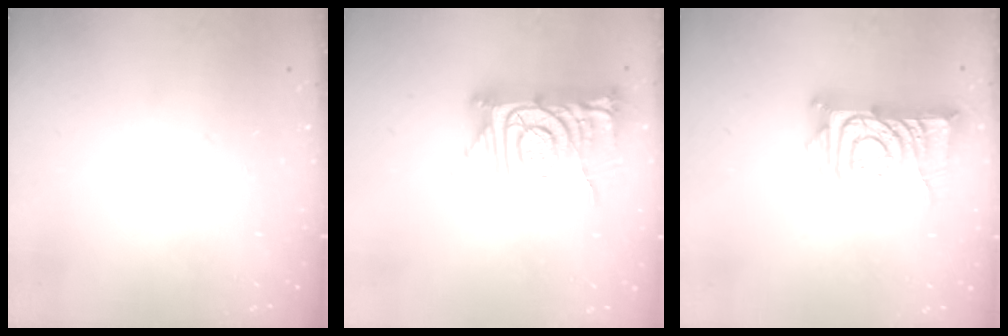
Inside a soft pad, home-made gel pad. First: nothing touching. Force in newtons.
{"total": 13.6, "press": 13.5, "slide": 1.3}
{"total": 11.7, "press": 11.6, "slide": 1.0}